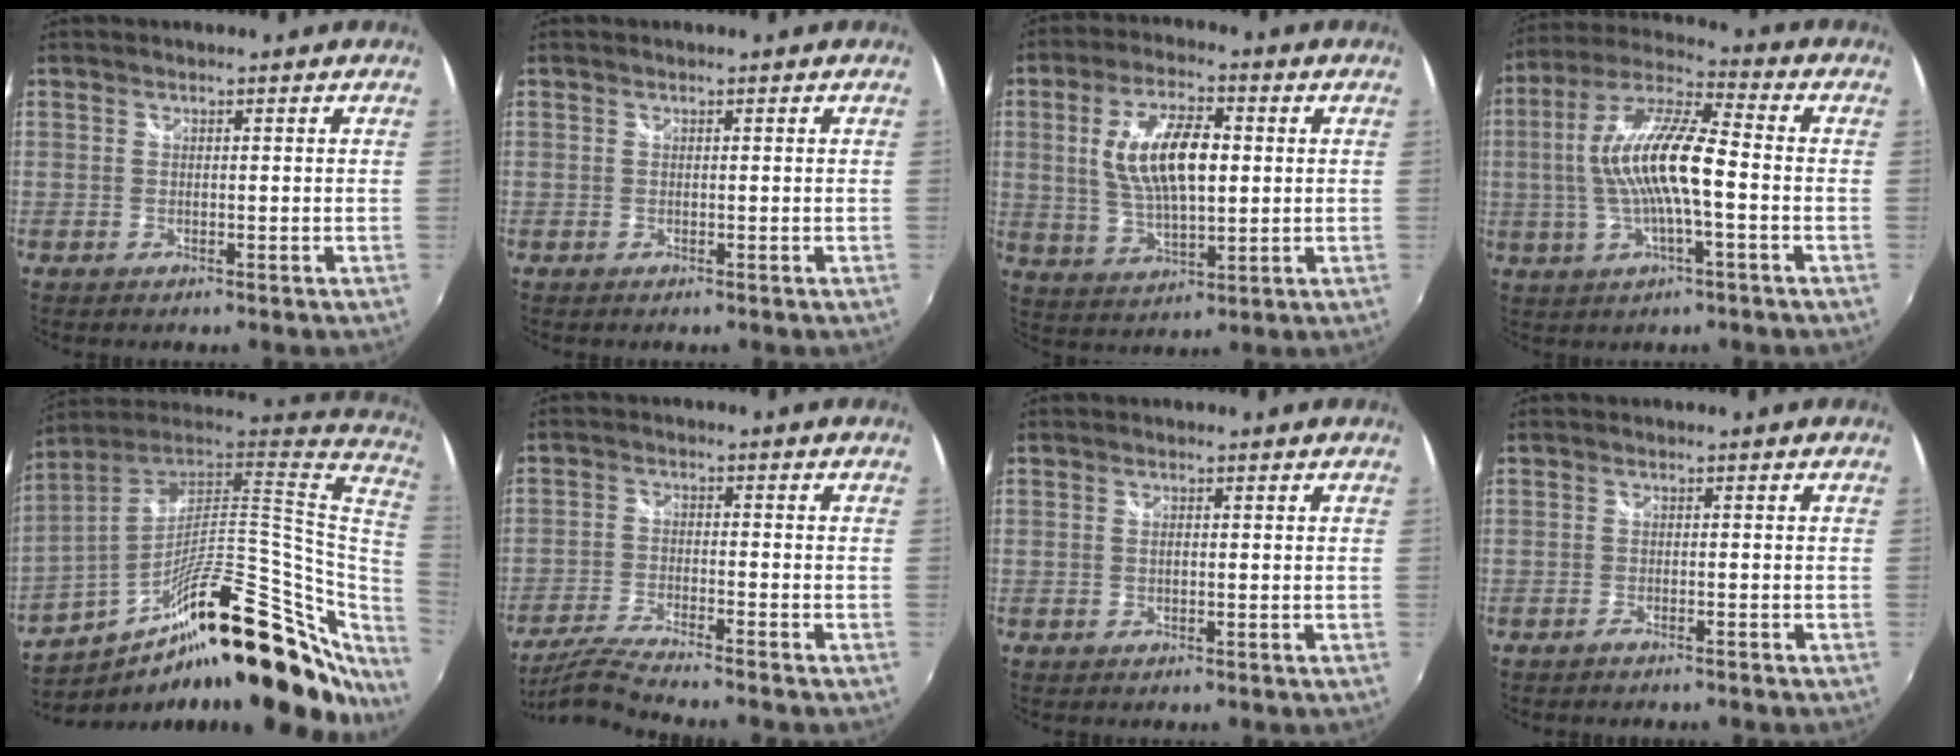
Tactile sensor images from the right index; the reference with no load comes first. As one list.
[{"total": 0.0}, {"total": 12.7, "force": [1.8, 5.4, 11.4], "torque": [-0.217, 0.005, 0.037]}, {"total": 14.3, "force": [-1.3, 3.3, 13.8], "torque": [-0.267, 0.010, -0.028]}, {"total": 32.0, "force": [-9.1, 11.0, 28.6], "torque": [-0.438, -0.012, -0.141]}, {"total": 9.6, "force": [-8.6, -0.4, 4.3], "torque": [-0.105, -0.021, -0.155]}, {"total": 0.6, "force": [0.1, 0.3, 0.5], "torque": [-0.010, 0.000, 0.000]}, {"total": 2.1, "force": [-1.9, 0.3, 0.8], "torque": [-0.026, -0.005, -0.034]}]